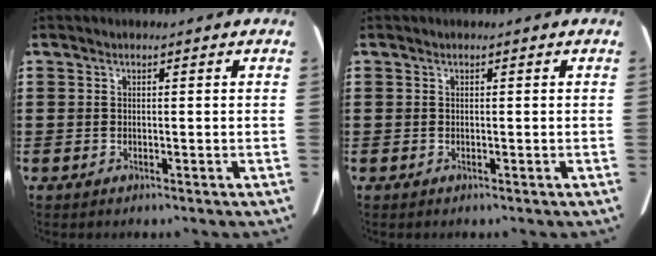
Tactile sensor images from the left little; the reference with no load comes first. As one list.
[{"total": 0.0}]